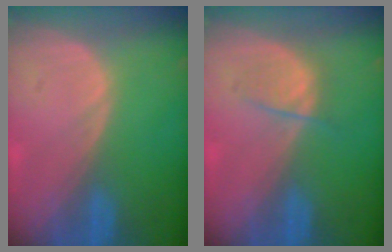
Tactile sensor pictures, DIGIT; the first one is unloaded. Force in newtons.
{"total": 2.6, "press": 2.5, "slide": 0.5}